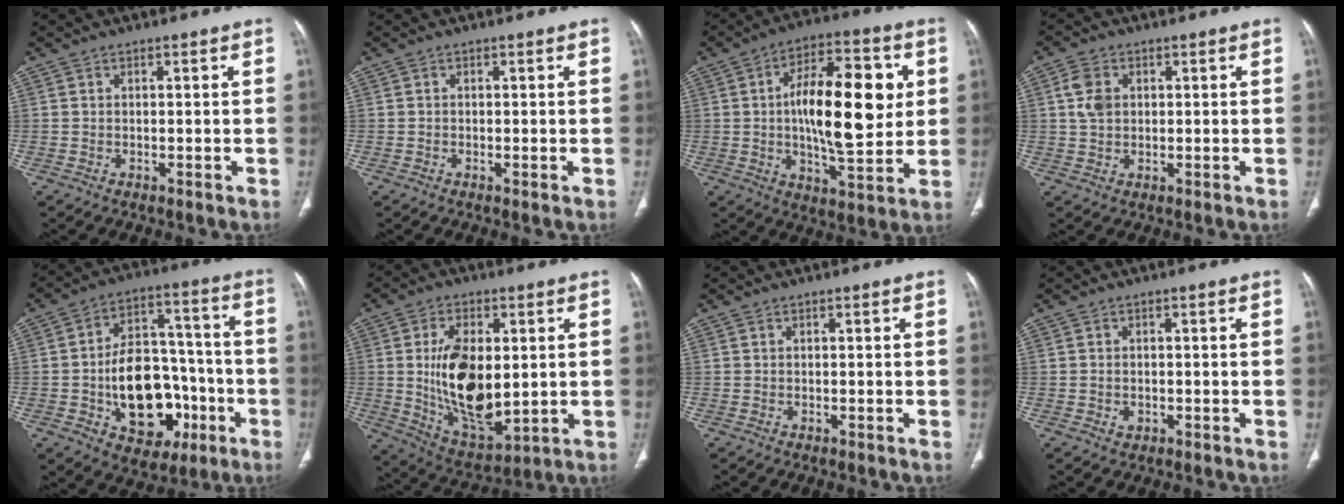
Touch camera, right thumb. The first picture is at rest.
{"total": 0.0}
{"total": 20.5, "force": [2.6, 8.5, 18.5], "torque": [-0.266, 0.003, 0.039]}
{"total": 4.7, "force": [1.0, 3.5, 3.0], "torque": [-0.057, 0.001, 0.019]}
{"total": 20.2, "force": [-5.3, 13.5, 14.1], "torque": [-0.169, 0.047, -0.063]}
{"total": 17.5, "force": [1.1, 9.2, 14.8], "torque": [-0.245, -0.020, 0.036]}
{"total": 0.0}
{"total": 1.3, "force": [-0.3, 1.1, 0.6], "torque": [-0.007, 0.005, 0.000]}